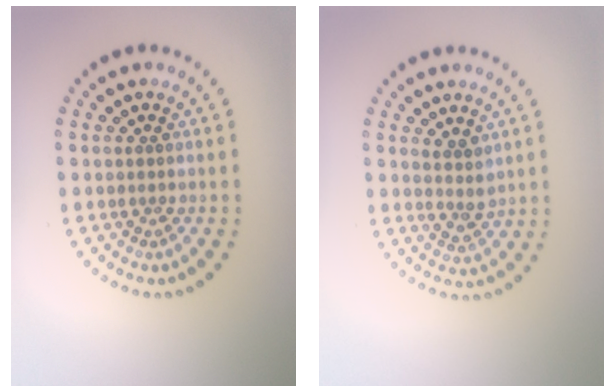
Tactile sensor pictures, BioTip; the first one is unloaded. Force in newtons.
{"total": 1.9, "press": 1.5, "slide": 1.1}